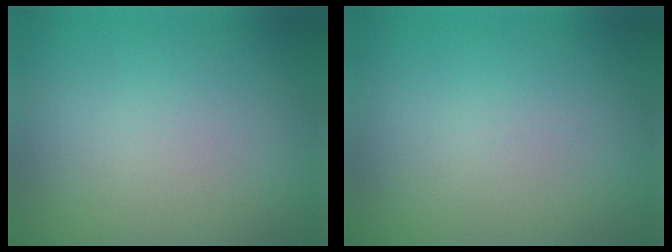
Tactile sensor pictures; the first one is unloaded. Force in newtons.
{"total": 0.0}